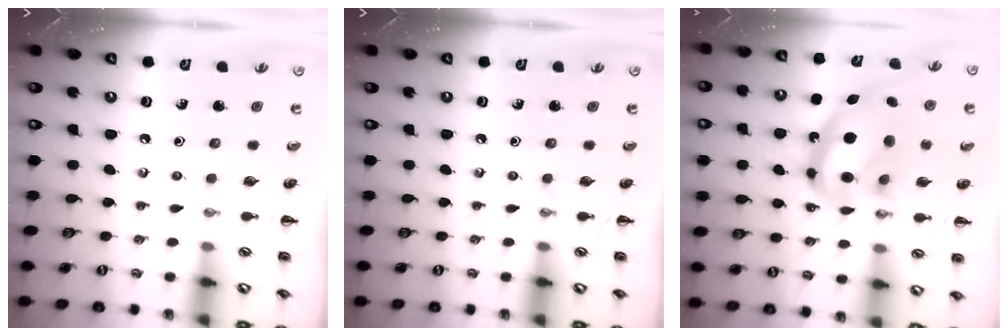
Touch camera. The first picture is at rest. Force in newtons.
{"total": 0.0}
{"total": 16.9, "press": 16.4, "slide": 4.0}